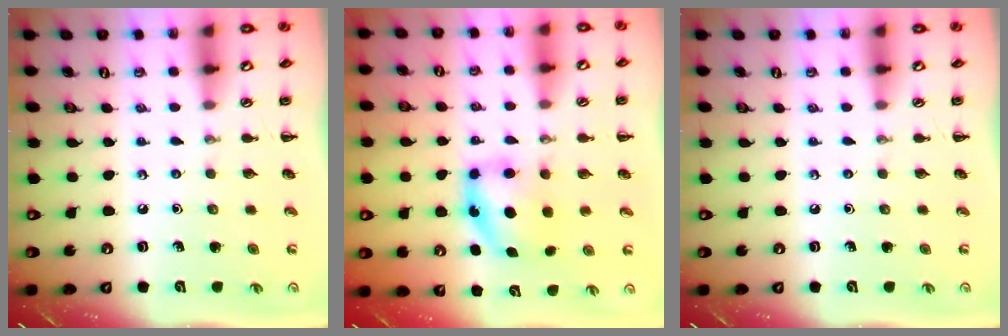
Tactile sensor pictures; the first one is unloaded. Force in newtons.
{"total": 6.6, "press": 6.5, "slide": 1.0}
{"total": 0.0}